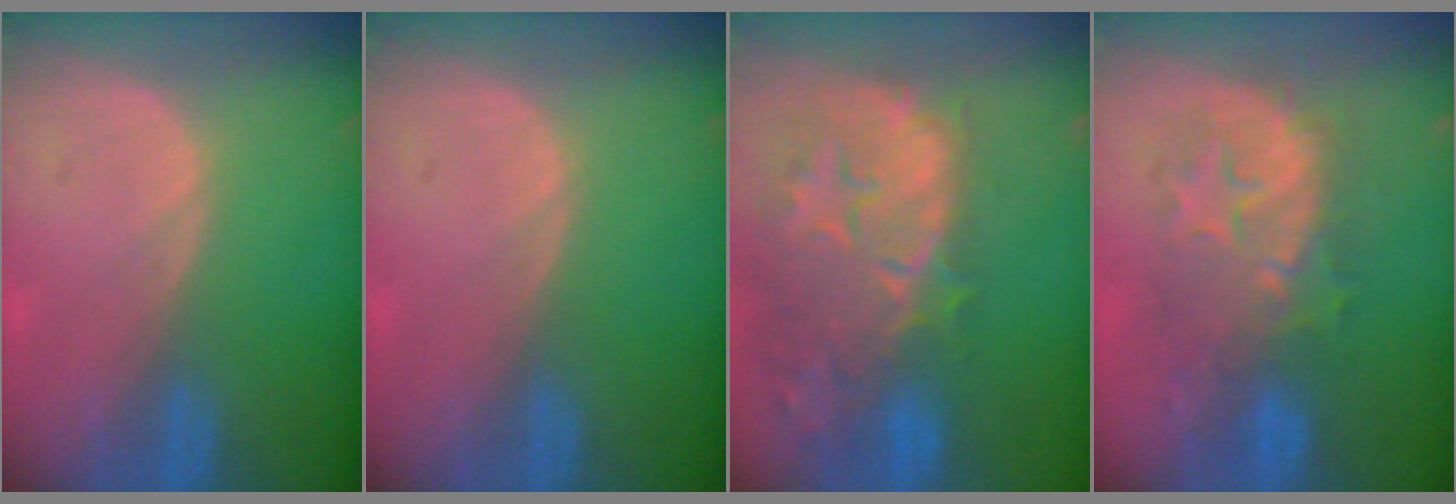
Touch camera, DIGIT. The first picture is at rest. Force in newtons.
{"total": 0.0}
{"total": 14.7, "press": 11.9, "slide": 8.6}
{"total": 8.7, "press": 8.7, "slide": 0.4}